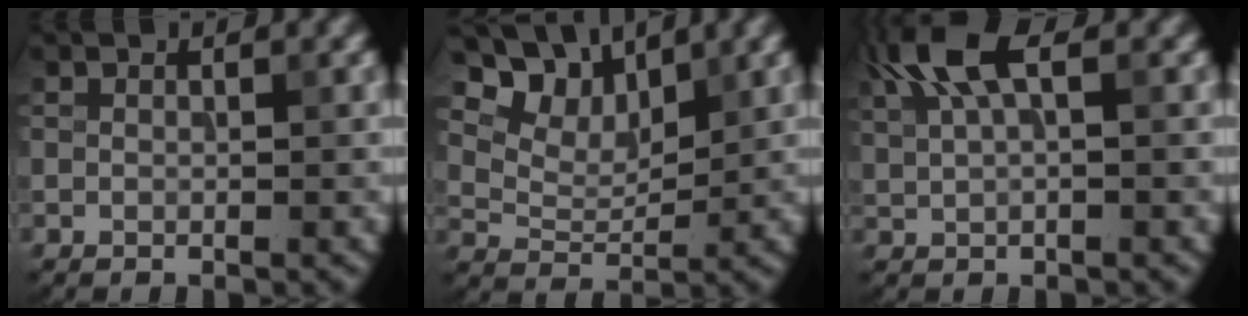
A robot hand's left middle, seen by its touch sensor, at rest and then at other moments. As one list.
[{"total": 6.4, "force": [4.7, 3.1, 3.1], "torque": [-0.061, 0.003, 0.074]}, {"total": 5.4, "force": [2.5, 2.0, 4.3], "torque": [-0.096, 0.013, 0.045]}]